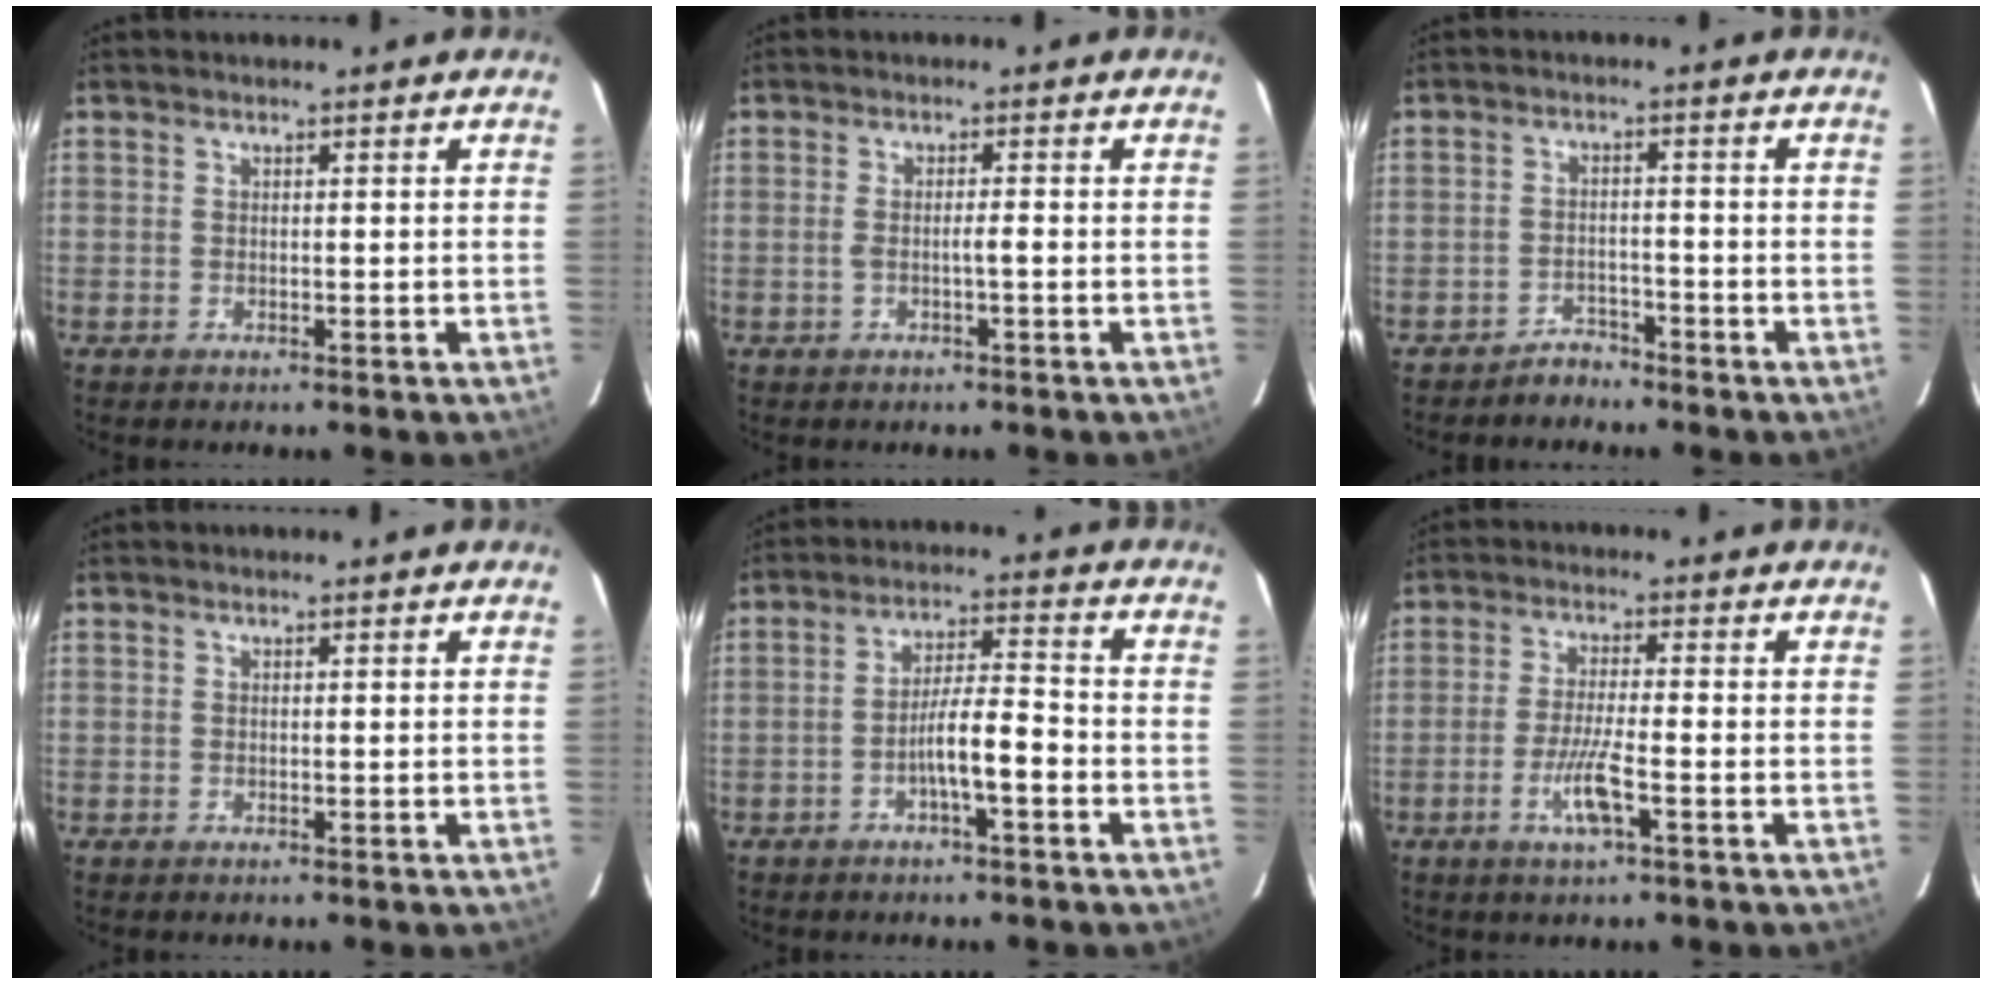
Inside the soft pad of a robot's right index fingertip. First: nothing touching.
{"total": 1.7, "force": [-0.5, 0.0, 1.7], "torque": [-0.030, 0.001, -0.009]}
{"total": 2.6, "force": [-2.4, 1.0, -0.2], "torque": [0.005, 0.002, -0.039]}
{"total": 0.0}
{"total": 6.5, "force": [-2.5, 0.8, 5.9], "torque": [-0.107, 0.014, -0.042]}
{"total": 5.6, "force": [-2.3, 0.2, 5.1], "torque": [-0.099, -0.008, -0.044]}